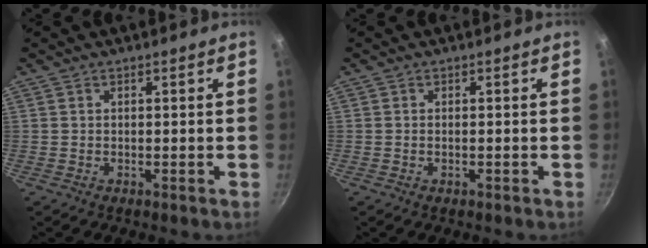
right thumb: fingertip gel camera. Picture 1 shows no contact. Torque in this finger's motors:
{"motor_torque": [-0.31, -0.10, -0.31, 0.16, 0.03]}